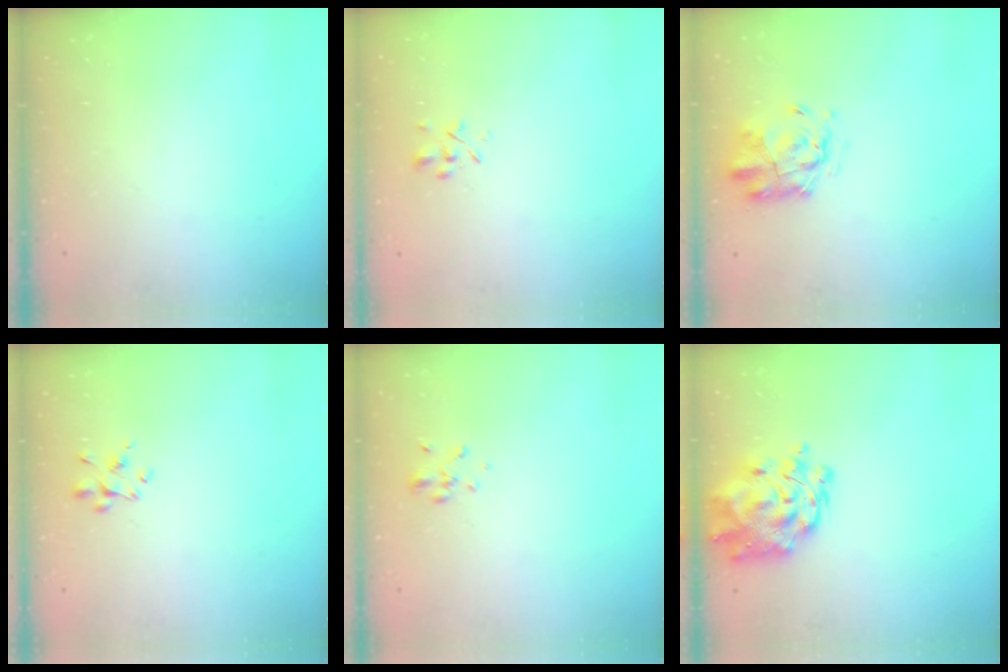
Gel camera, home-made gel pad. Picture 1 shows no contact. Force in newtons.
{"total": 1.3, "press": 1.2, "slide": 0.5}
{"total": 2.6, "press": 2.4, "slide": 0.9}
{"total": 2.8, "press": 2.7, "slide": 0.7}
{"total": 2.6, "press": 2.5, "slide": 0.9}
{"total": 10.6, "press": 10.0, "slide": 3.5}